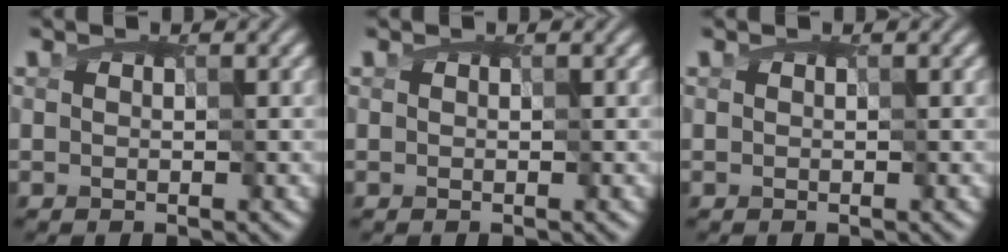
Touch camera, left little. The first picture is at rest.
{"total": 0.0}
{"total": 0.0}